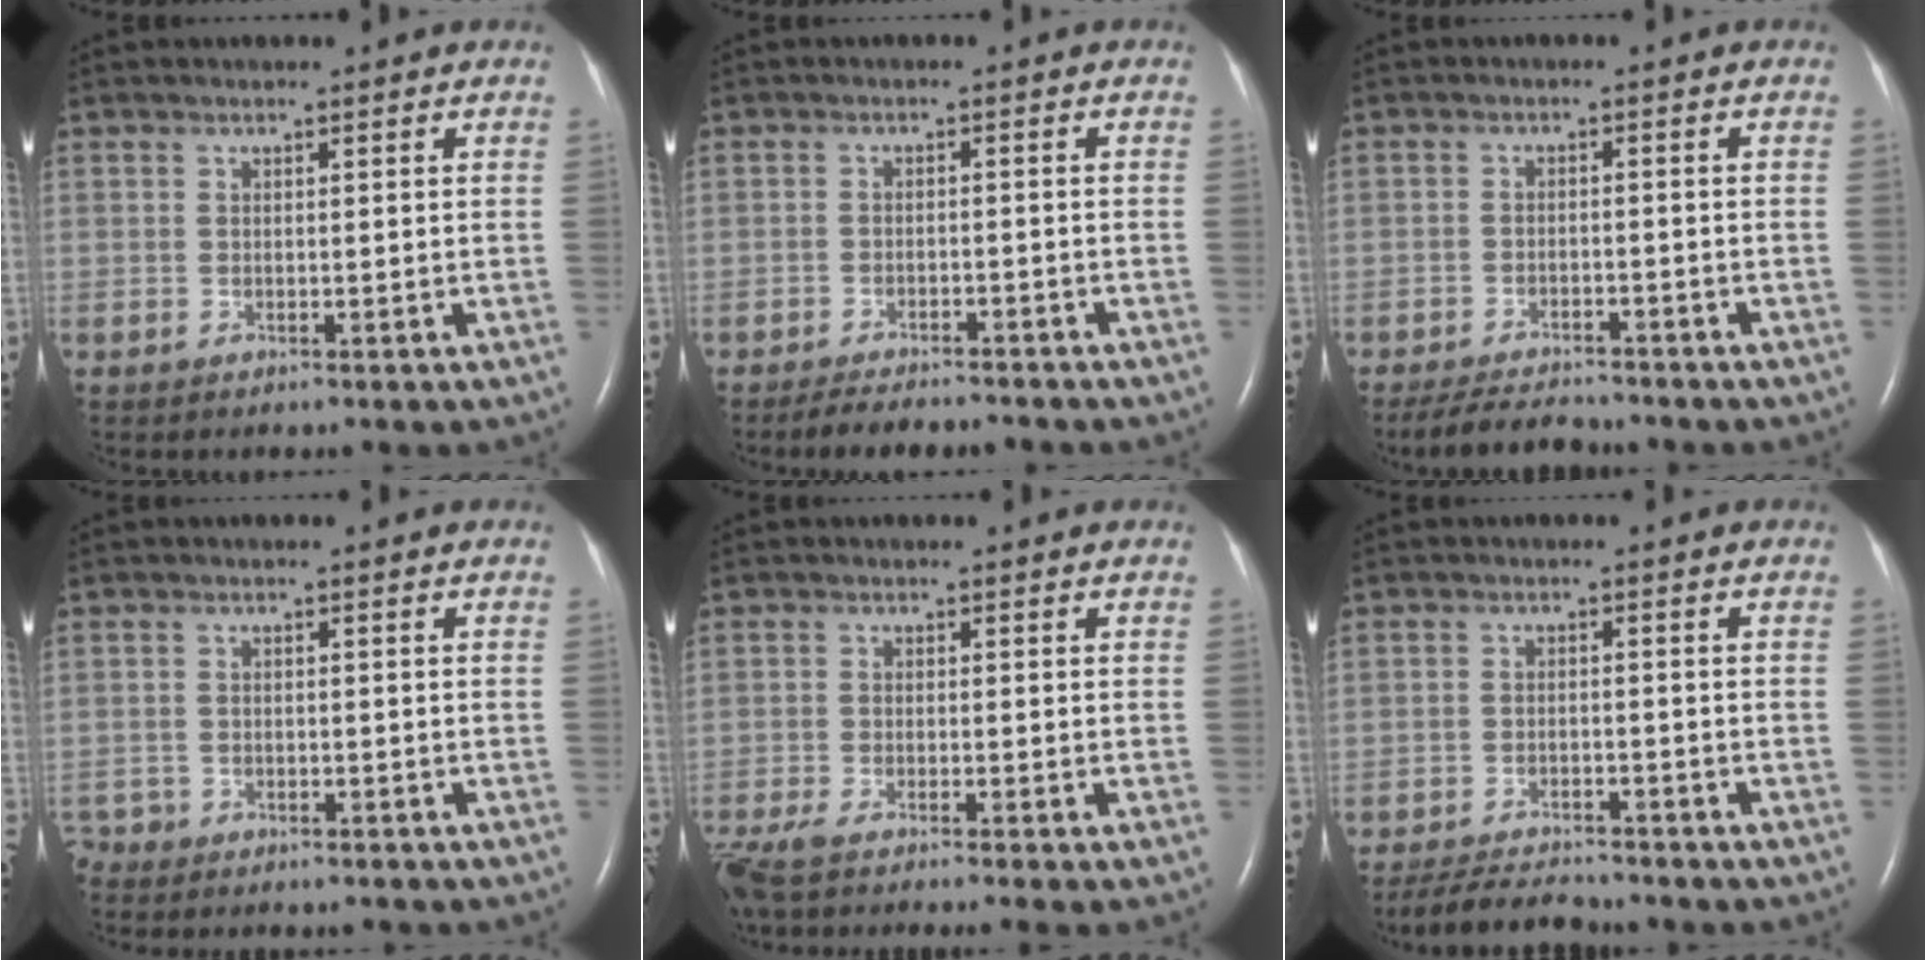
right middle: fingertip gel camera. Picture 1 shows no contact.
{"total": 6.2, "force": [-5.8, 1.3, 2.0], "torque": [-0.028, -0.010, -0.085]}
{"total": 6.5, "force": [-6.1, 1.3, 1.9], "torque": [-0.035, -0.016, -0.097]}
{"total": 5.7, "force": [-5.2, 2.1, 0.7], "torque": [-0.006, -0.003, -0.078]}
{"total": 8.2, "force": [-7.0, -0.5, 4.3], "torque": [-0.061, -0.023, -0.117]}
{"total": 7.0, "force": [-6.7, 1.0, 1.8], "torque": [-0.033, -0.015, -0.109]}